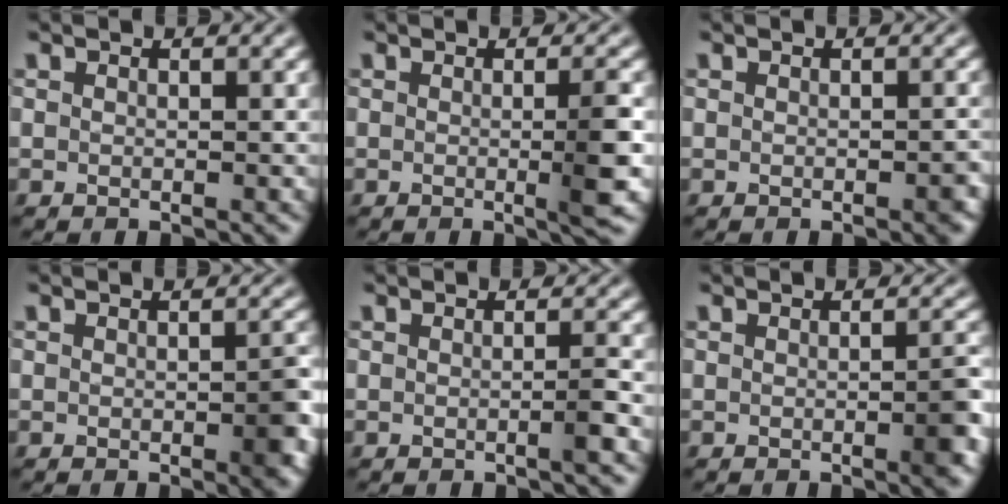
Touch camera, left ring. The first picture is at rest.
{"total": 3.1, "force": [-0.3, 0.5, 3.1], "torque": [-0.041, -0.007, -0.007]}
{"total": 1.2, "force": [-0.6, 0.3, 1.0], "torque": [-0.013, -0.002, -0.006]}
{"total": 2.5, "force": [-0.7, 0.6, 2.3], "torque": [-0.029, -0.003, -0.008]}
{"total": 1.4, "force": [-0.4, 0.1, 1.3], "torque": [-0.019, 0.000, -0.012]}
{"total": 2.5, "force": [-0.6, 0.5, 2.4], "torque": [-0.027, 0.002, -0.009]}